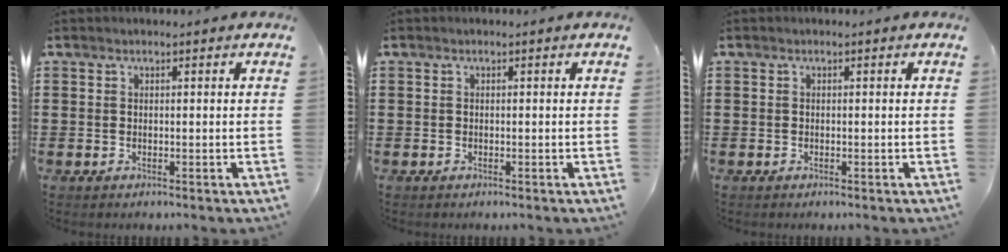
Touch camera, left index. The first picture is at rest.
{"total": 0.0}
{"total": 0.0}